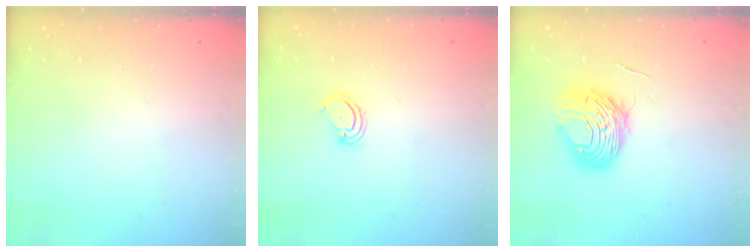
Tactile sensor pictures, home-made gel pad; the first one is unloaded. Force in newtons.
{"total": 3.1, "press": 3.1, "slide": 0.3}
{"total": 9.5, "press": 9.5, "slide": 1.0}